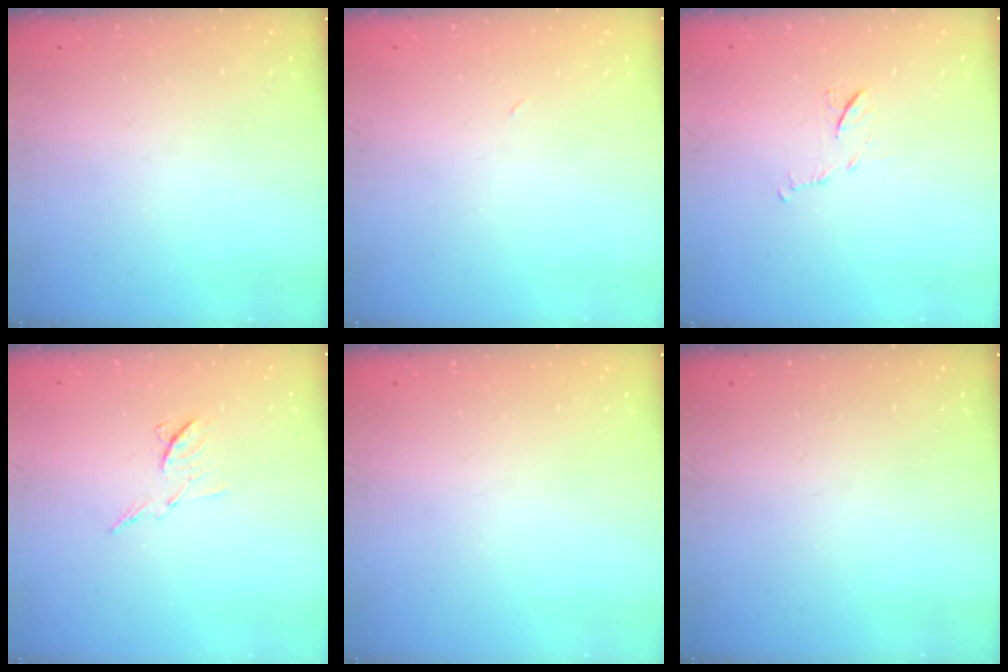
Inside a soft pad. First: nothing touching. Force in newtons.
{"total": 2.9, "press": 2.9, "slide": 0.7}
{"total": 6.0, "press": 6.0, "slide": 0.6}
{"total": 6.8, "press": 6.8, "slide": 0.5}
{"total": 0.0}
{"total": 0.0}